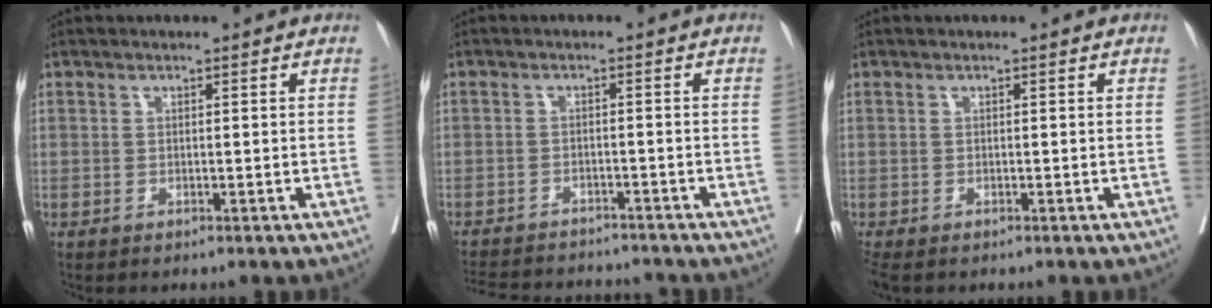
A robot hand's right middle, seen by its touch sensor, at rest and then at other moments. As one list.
[{"total": 14.3, "force": [-13.3, 2.5, 4.6], "torque": [-0.110, -0.010, -0.182]}, {"total": 2.3, "force": [-1.8, 1.0, 1.1], "torque": [-0.024, -0.010, -0.031]}]